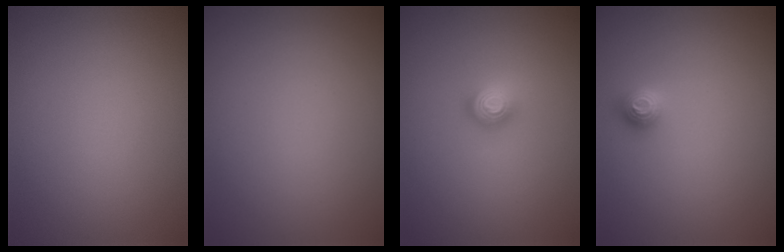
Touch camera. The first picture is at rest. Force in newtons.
{"total": 0.0}
{"total": 2.1, "press": 1.5, "slide": 1.5}
{"total": 1.3, "press": 1.2, "slide": 0.3}